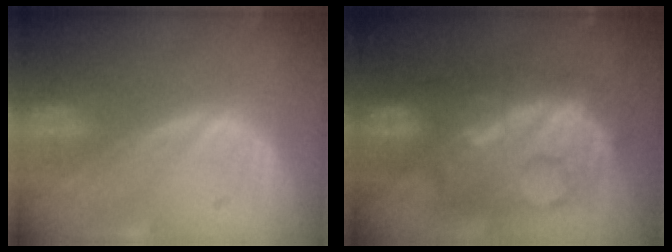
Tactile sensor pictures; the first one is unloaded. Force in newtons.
{"total": 12.1, "press": 12.0, "slide": 1.2}